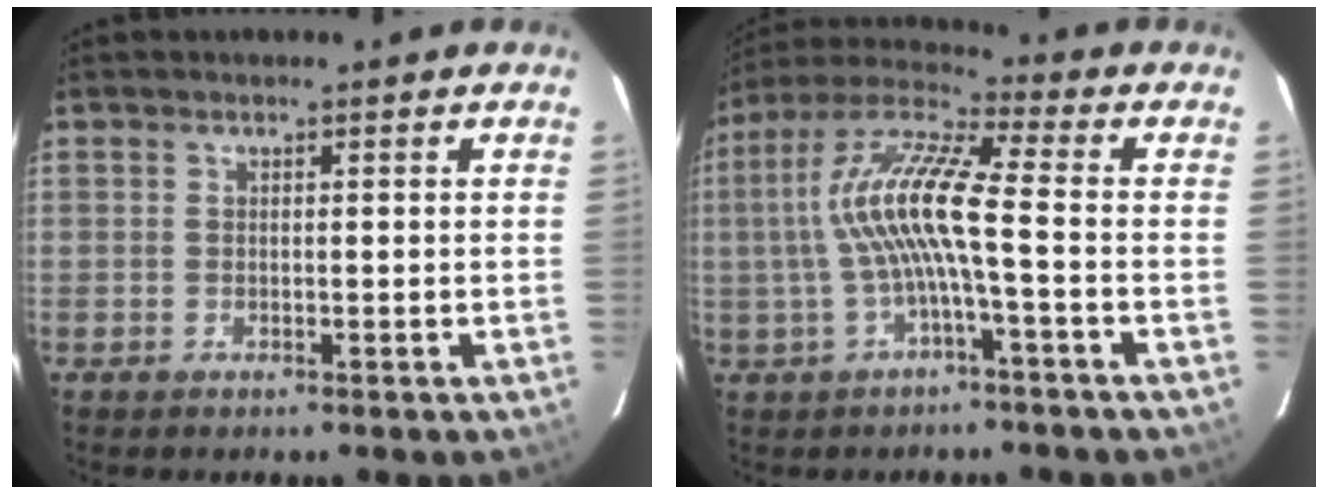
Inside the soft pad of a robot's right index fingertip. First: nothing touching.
{"total": 12.1, "force": [-1.3, 1.2, 12.0], "torque": [-0.239, 0.016, -0.025]}